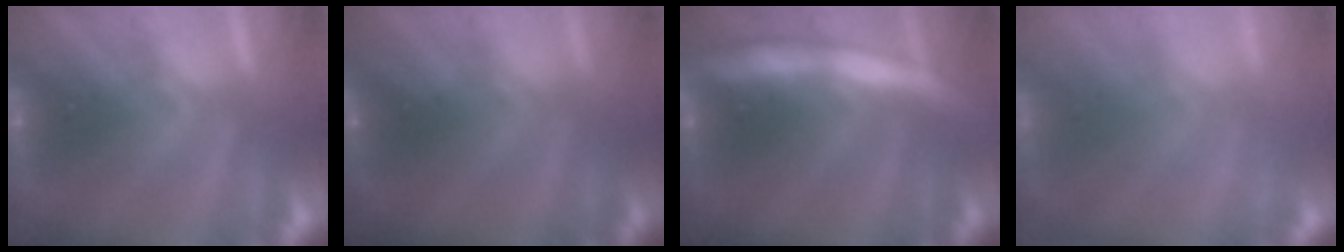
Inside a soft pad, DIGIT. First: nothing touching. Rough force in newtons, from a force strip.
{"total": 3.3}
{"total": 7.5}
{"total": 2.0}